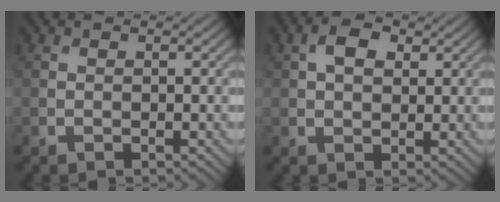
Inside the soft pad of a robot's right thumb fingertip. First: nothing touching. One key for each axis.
{"total": 4.1, "fx": 1.6, "fy": 2.4, "fz": 2.9, "tx": -0.060, "ty": 0.006, "tz": 0.025}